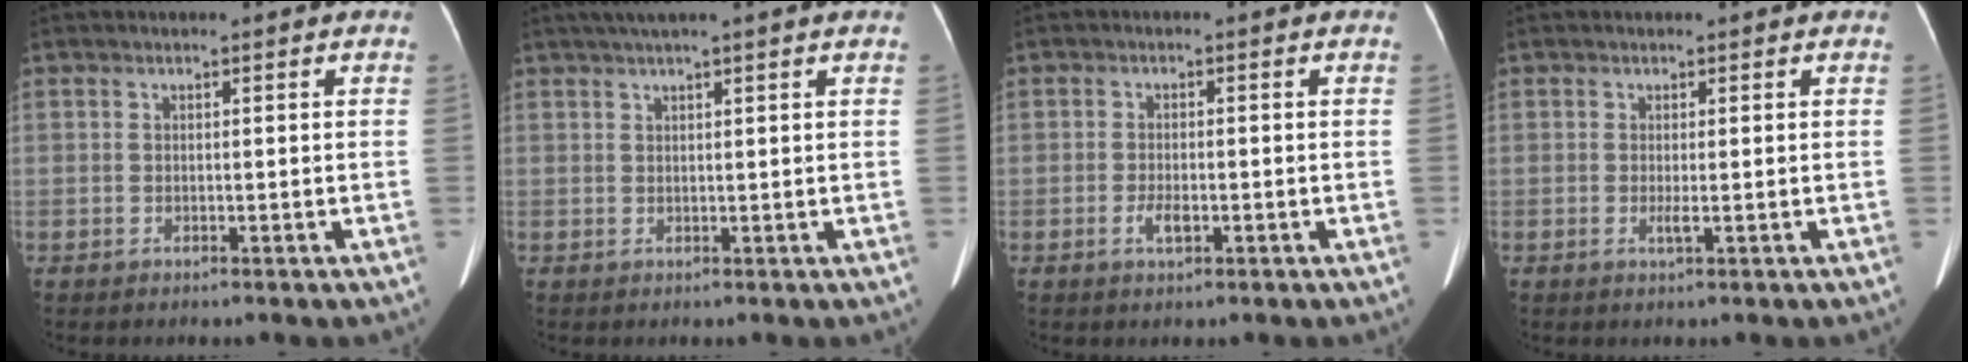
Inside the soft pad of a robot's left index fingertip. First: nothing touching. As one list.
[{"total": 4.2, "force": [3.2, -0.8, 2.7], "torque": [-0.044, 0.025, 0.057]}, {"total": 2.3, "force": [-0.9, 0.8, 1.9], "torque": [-0.041, 0.000, -0.015]}, {"total": 1.1, "force": [-0.1, 0.0, 1.1], "torque": [-0.024, -0.003, -0.002]}]